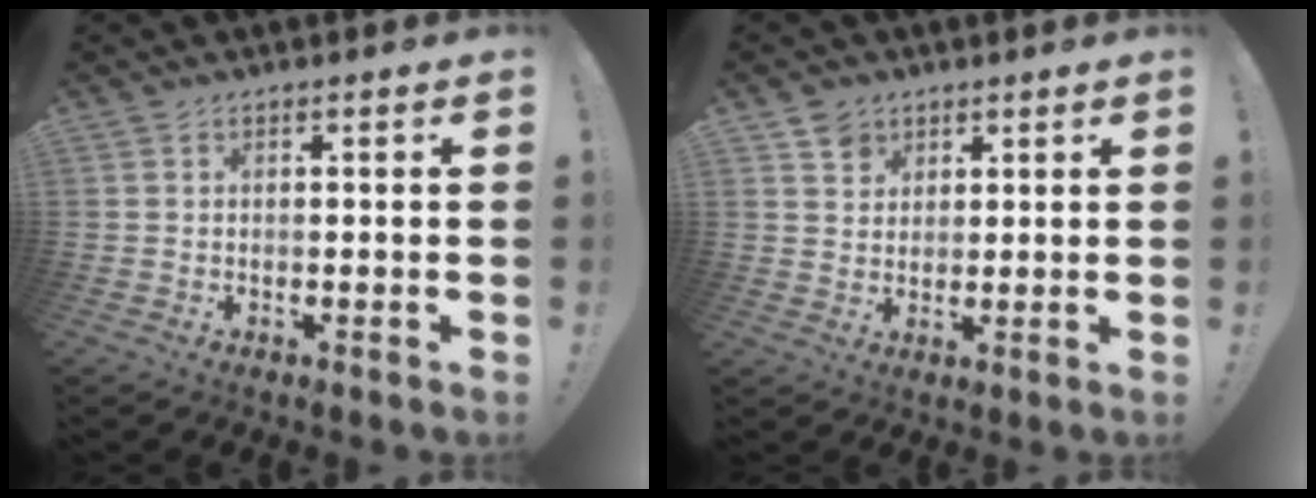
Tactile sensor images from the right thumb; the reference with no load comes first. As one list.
[{"total": 5.4, "force": [3.4, 4.1, 0.6], "torque": [-0.007, -0.019, 0.065]}]